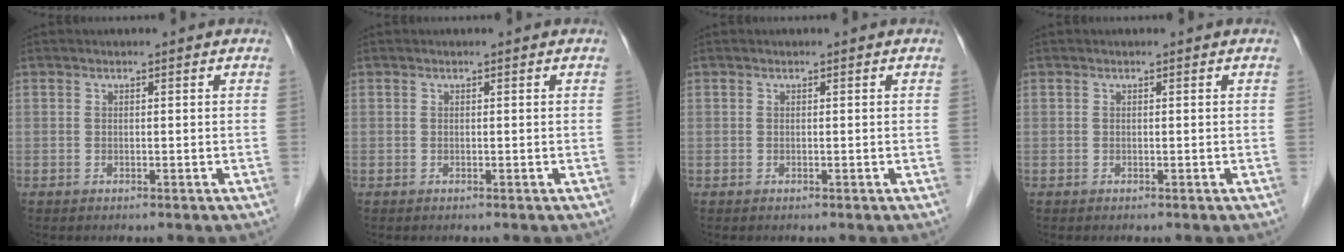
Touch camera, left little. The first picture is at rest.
{"total": 0.0}
{"total": 0.0}
{"total": 0.0}